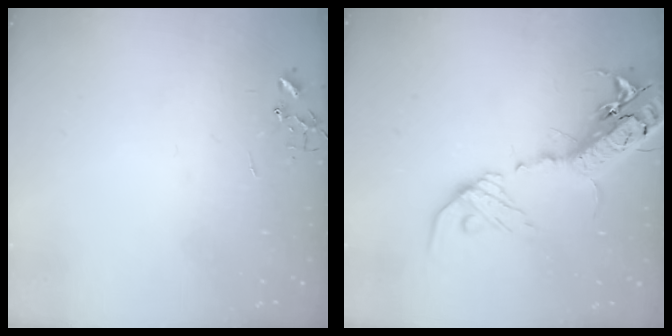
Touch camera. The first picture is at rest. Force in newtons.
{"total": 23.9, "press": 23.3, "slide": 5.5}